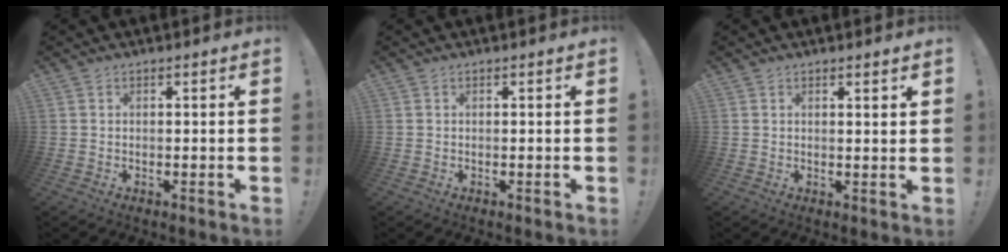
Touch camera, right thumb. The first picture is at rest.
{"total": 0.0}
{"total": 1.6, "force": [1.3, -0.1, 0.9], "torque": [0.004, -0.014, 0.018]}